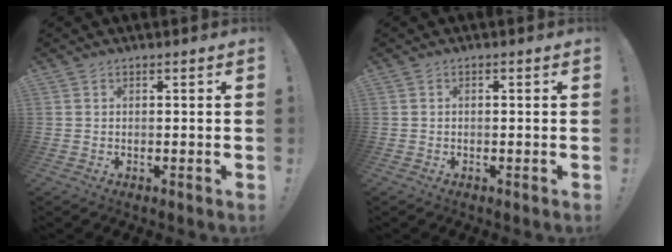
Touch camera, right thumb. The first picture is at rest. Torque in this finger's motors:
{"motor_torque": [-0.01, -0.13, -0.12, 0.06, 0.04]}